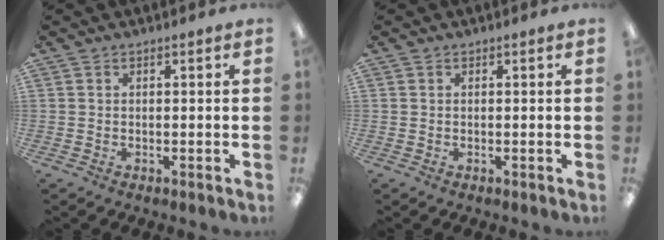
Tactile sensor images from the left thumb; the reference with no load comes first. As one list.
[{"total": 0.0}]